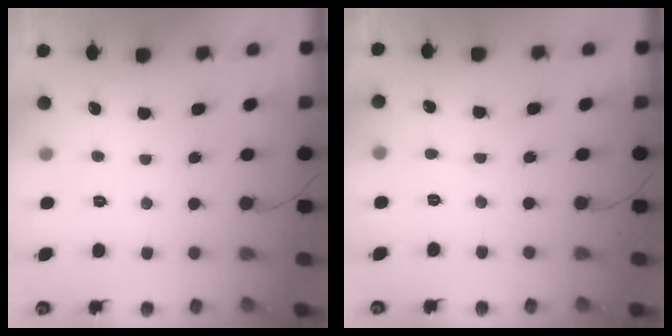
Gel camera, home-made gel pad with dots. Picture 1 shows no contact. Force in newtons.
{"total": 2.5, "press": 2.5, "slide": 0.1}